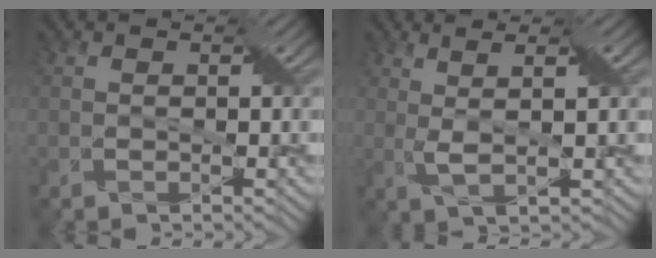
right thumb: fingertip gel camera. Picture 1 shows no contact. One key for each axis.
{"total": 3.7, "fx": 1.3, "fy": 0.5, "fz": 3.5, "tx": -0.076, "ty": 0.003, "tz": 0.028}